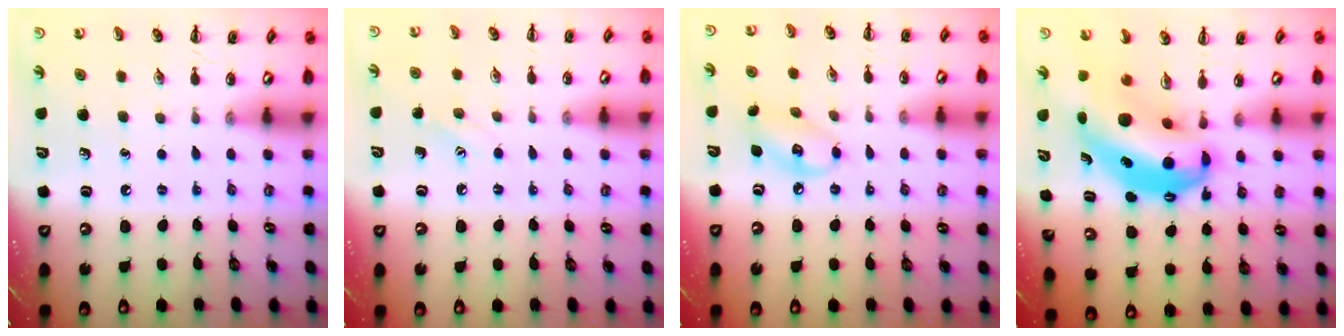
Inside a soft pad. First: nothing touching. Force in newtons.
{"total": 5.9, "press": 5.7, "slide": 1.5}
{"total": 8.0, "press": 7.9, "slide": 1.3}
{"total": 11.1, "press": 10.8, "slide": 2.5}